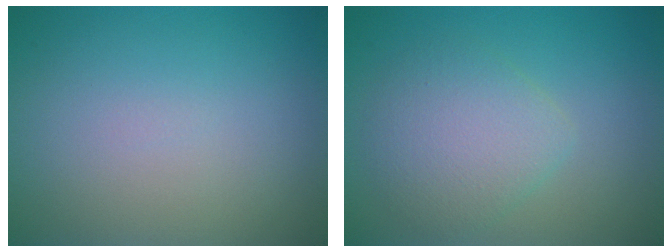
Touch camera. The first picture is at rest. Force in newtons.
{"total": 3.5, "press": 3.5, "slide": 0.0}